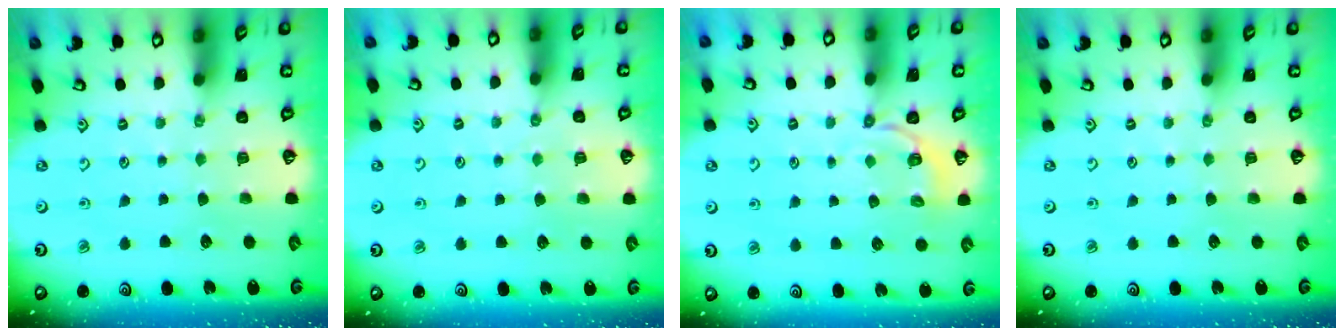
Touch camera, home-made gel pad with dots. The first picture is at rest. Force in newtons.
{"total": 2.5, "press": 2.4, "slide": 0.4}
{"total": 3.1, "press": 2.0, "slide": 2.3}
{"total": 0.0}